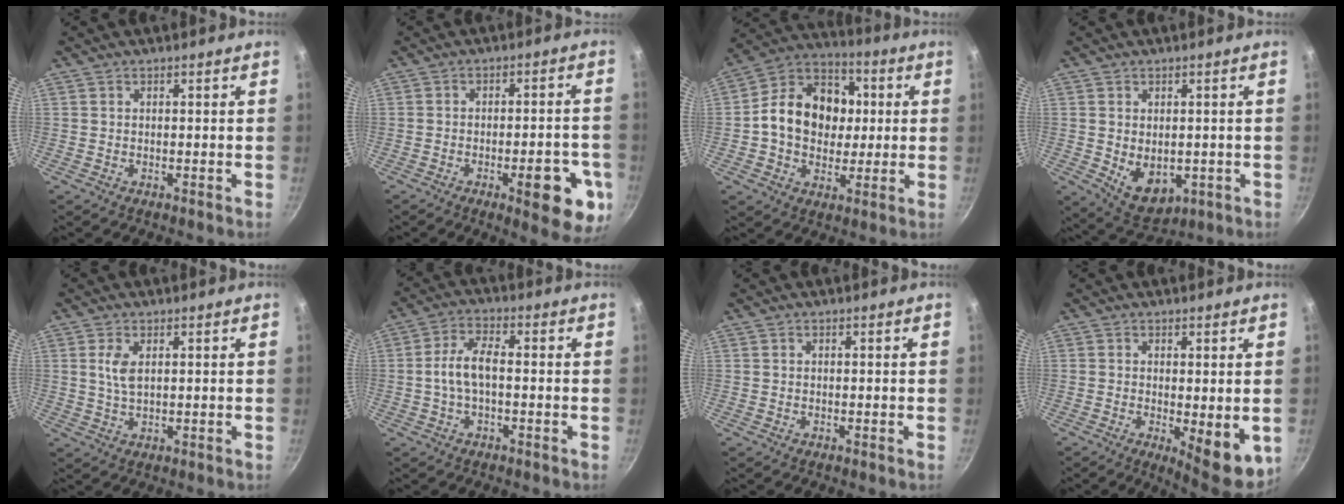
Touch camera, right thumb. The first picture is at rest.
{"total": 12.7, "force": [-4.8, 4.4, 10.9], "torque": [-0.104, 0.020, -0.058]}
{"total": 16.9, "force": [1.1, 13.3, 10.3], "torque": [-0.139, 0.022, 0.001]}
{"total": 8.1, "force": [-0.7, 5.6, 5.8], "torque": [-0.074, -0.013, 0.011]}
{"total": 3.9, "force": [1.1, 2.0, 3.2], "torque": [-0.063, -0.006, 0.023]}
{"total": 6.5, "force": [-0.5, 3.1, 5.8], "torque": [-0.117, 0.025, -0.016]}
{"total": 0.0}
{"total": 8.2, "force": [-1.0, 2.9, 7.5], "torque": [-0.087, -0.012, -0.004]}